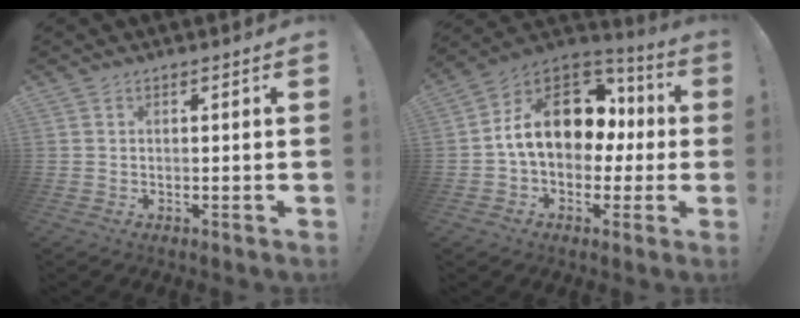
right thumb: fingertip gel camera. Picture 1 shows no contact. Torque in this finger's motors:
{"motor_torque": [1.80, 1.72, 1.77, -0.12, 0.63]}